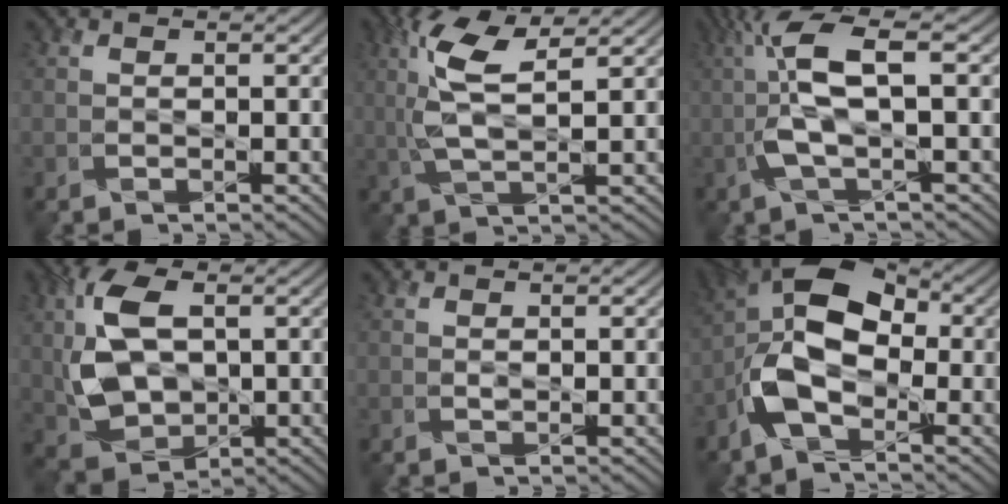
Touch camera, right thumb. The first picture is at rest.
{"total": 7.2, "force": [2.5, 2.0, 6.4], "torque": [-0.150, 0.010, 0.049]}
{"total": 7.8, "force": [0.6, 1.6, 7.6], "torque": [-0.164, 0.023, 0.004]}
{"total": 10.9, "force": [1.3, 7.0, 8.2], "torque": [-0.201, 0.004, 0.024]}
{"total": 0.0}
{"total": 9.9, "force": [-2.8, 5.6, 7.6], "torque": [-0.157, 0.008, -0.072]}